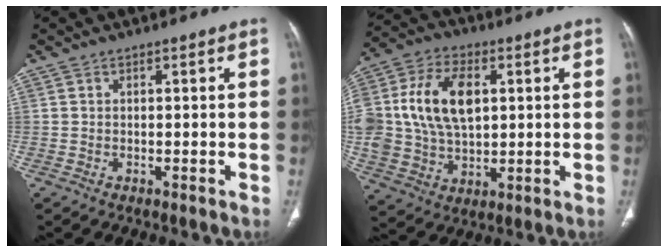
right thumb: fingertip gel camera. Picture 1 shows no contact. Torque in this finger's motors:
{"motor_torque": [2.43, 2.41, 0.68, -0.53, 0.44]}